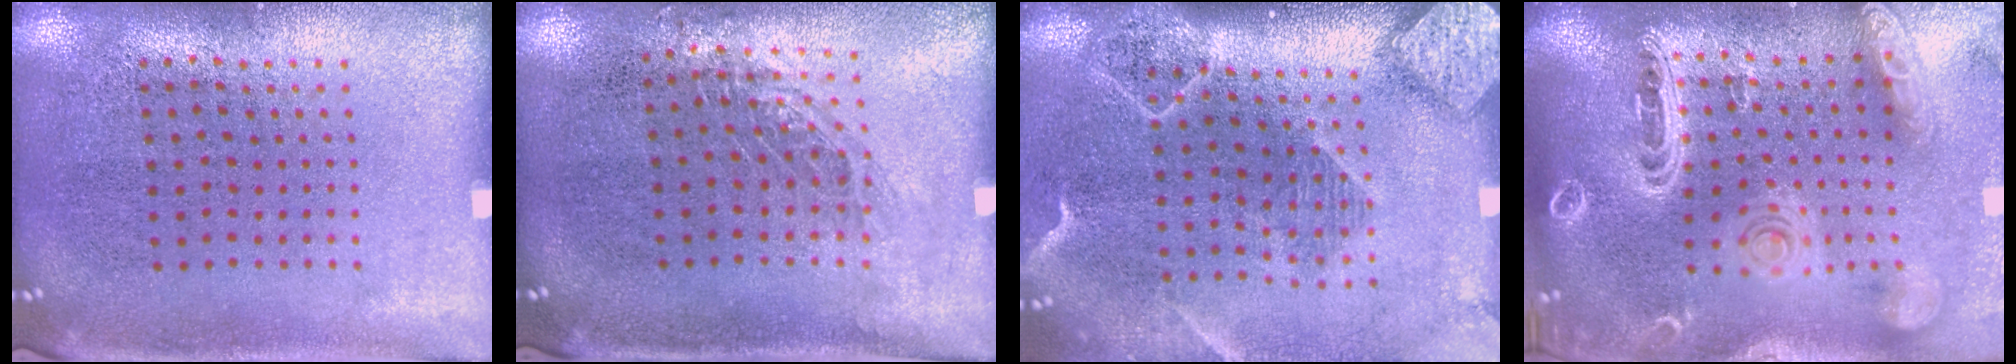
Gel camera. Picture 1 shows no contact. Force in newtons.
{"total": 0.8, "press": 0.8, "slide": 0.2}
{"total": 2.5, "press": 2.0, "slide": 1.4}
{"total": 3.2, "press": 2.5, "slide": 1.9}